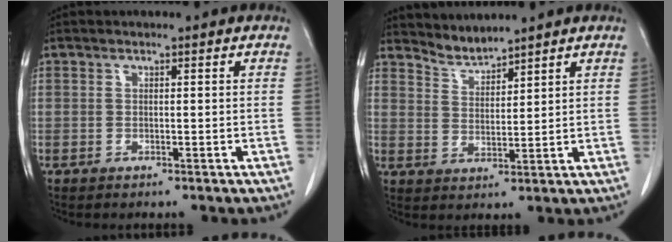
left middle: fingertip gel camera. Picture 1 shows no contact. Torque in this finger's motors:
{"motor_torque": [-0.24, -0.45, -0.15, -0.02]}